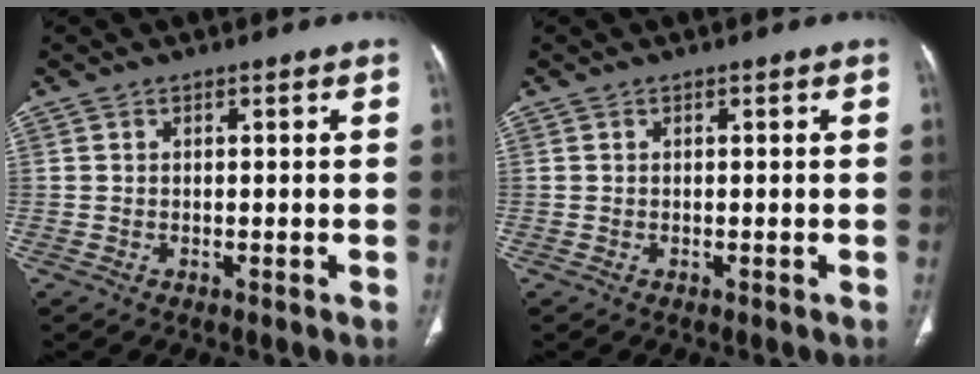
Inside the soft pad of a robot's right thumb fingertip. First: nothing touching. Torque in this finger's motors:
{"motor_torque": [-0.12, 0.12, 0.00, 0.00, 0.01]}